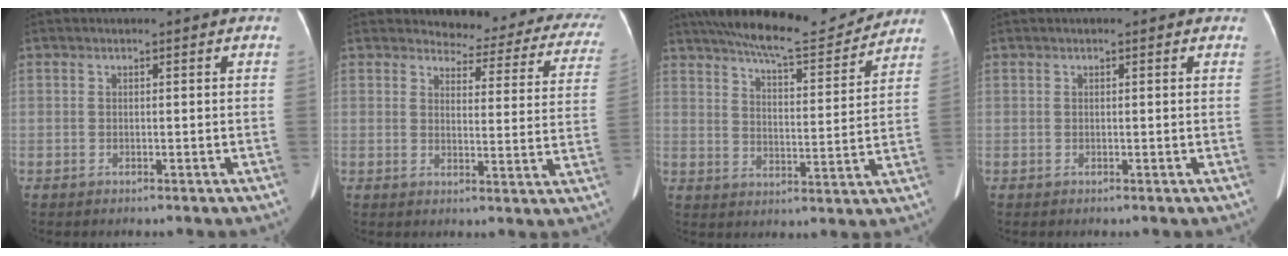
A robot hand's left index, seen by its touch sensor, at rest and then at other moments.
{"total": 15.4, "force": [14.3, 4.2, 4.0], "torque": [-0.012, -0.050, 0.131]}
{"total": 14.8, "force": [13.6, 1.9, 5.6], "torque": [-0.093, -0.003, 0.198]}
{"total": 0.9, "force": [0.6, 0.3, 0.6], "torque": [-0.012, 0.010, 0.005]}